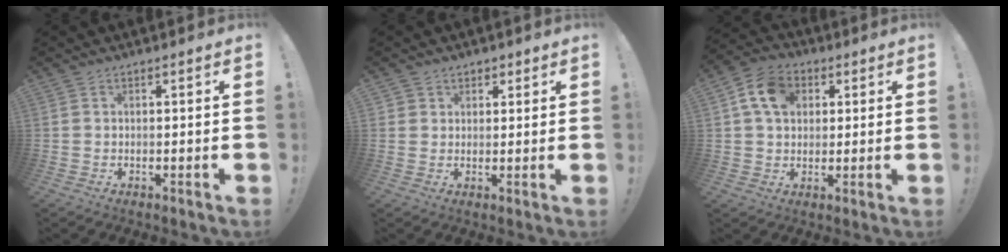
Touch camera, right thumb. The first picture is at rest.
{"total": 3.1, "force": [1.6, 2.6, 0.2], "torque": [0.004, -0.008, 0.028]}
{"total": 11.0, "force": [3.5, 8.1, 6.4], "torque": [-0.107, 0.009, 0.071]}